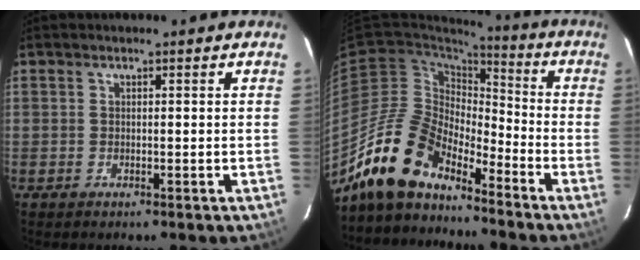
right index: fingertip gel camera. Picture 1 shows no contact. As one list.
[{"total": 15.4, "force": [-12.7, 5.9, 6.4], "torque": [-0.129, 0.006, -0.245]}]